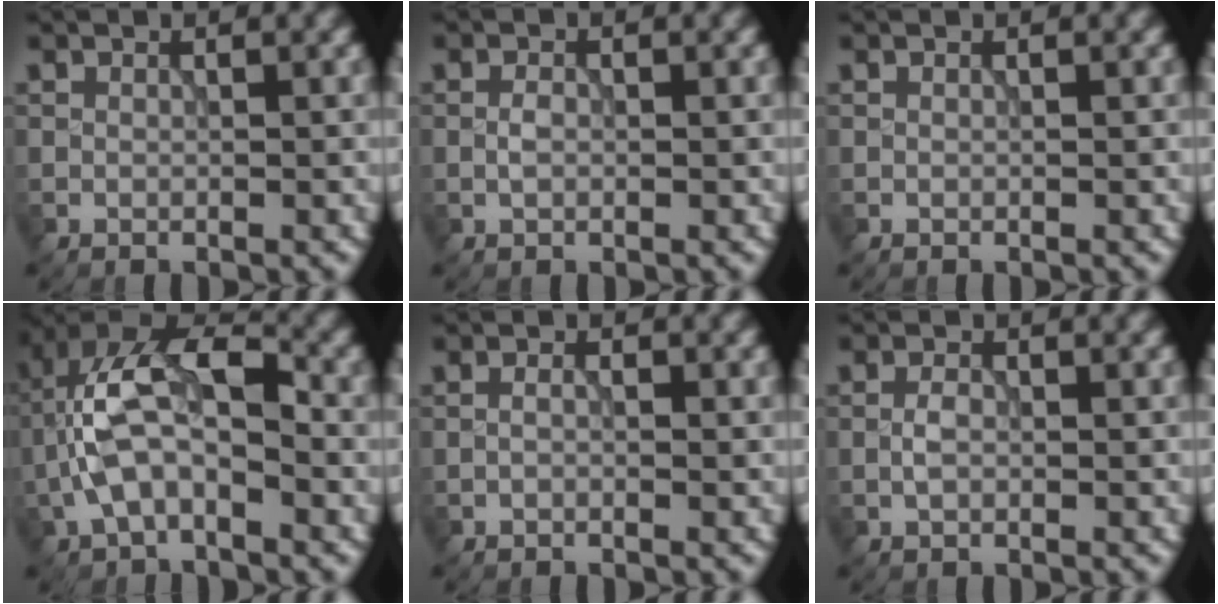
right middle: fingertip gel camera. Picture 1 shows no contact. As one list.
[{"total": 1.1, "force": [-0.2, 0.6, 0.8], "torque": [-0.017, 0.002, -0.007]}, {"total": 0.0}, {"total": 7.8, "force": [-1.2, 4.0, 6.5], "torque": [-0.139, 0.022, -0.029]}, {"total": 1.4, "force": [0.0, 0.8, 1.1], "torque": [-0.005, -0.004, -0.013]}, {"total": 1.4, "force": [-0.3, 0.8, 1.1], "torque": [-0.022, 0.004, -0.010]}]